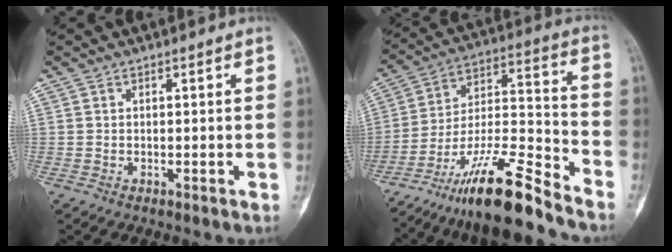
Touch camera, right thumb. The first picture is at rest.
{"total": 18.2, "force": [-14.4, 2.2, 10.9], "torque": [-0.203, 0.084, -0.255]}